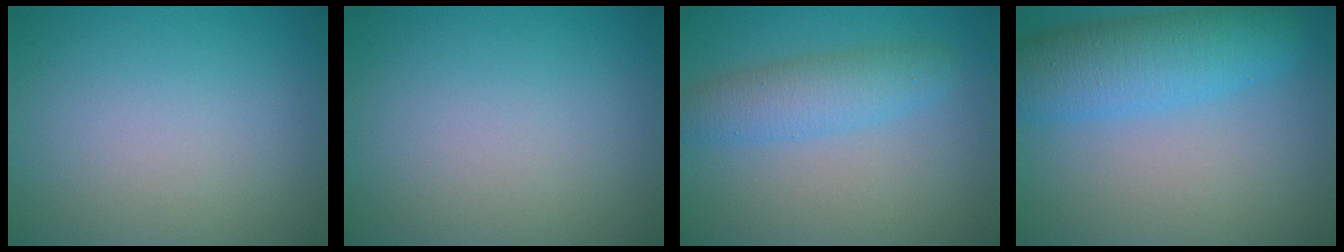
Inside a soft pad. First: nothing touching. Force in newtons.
{"total": 0.0}
{"total": 3.7, "press": 3.7, "slide": 0.2}
{"total": 6.9, "press": 6.9, "slide": 0.2}